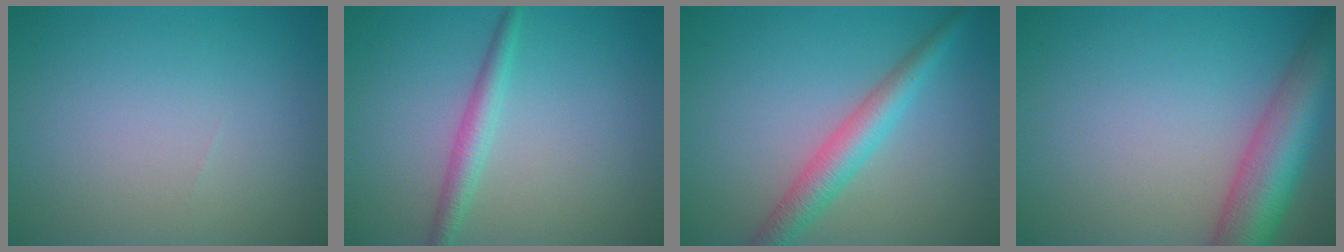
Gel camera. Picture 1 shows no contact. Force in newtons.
{"total": 2.1, "press": 2.1, "slide": 0.1}
{"total": 3.7, "press": 3.7, "slide": 0.1}
{"total": 7.9, "press": 7.9, "slide": 0.4}